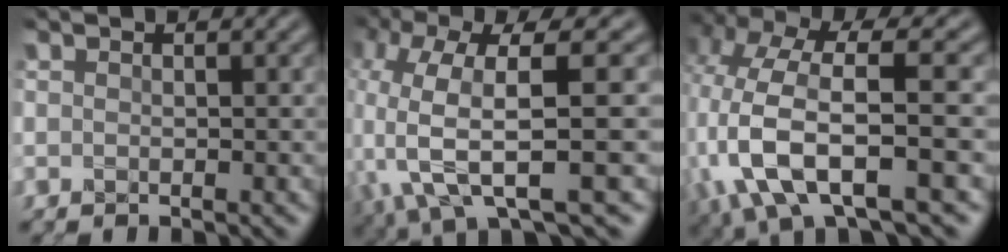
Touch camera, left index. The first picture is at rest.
{"total": 9.4, "force": [0.6, 3.8, 8.5], "torque": [-0.189, -0.018, 0.026]}
{"total": 8.5, "force": [-2.0, 3.4, 7.5], "torque": [-0.163, 0.006, -0.043]}